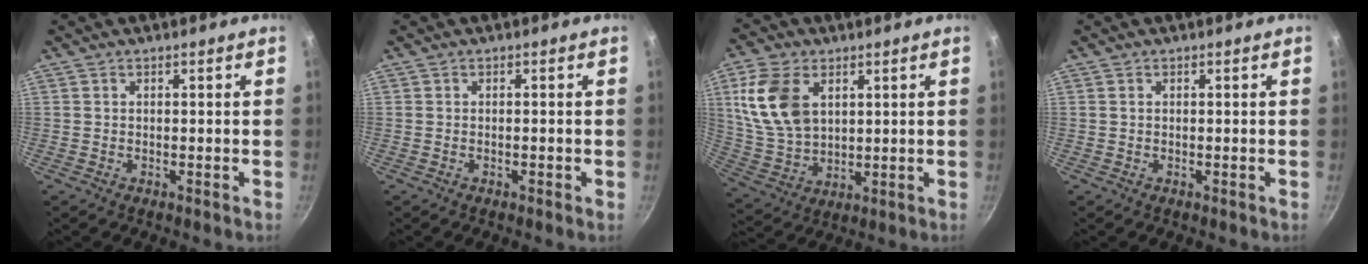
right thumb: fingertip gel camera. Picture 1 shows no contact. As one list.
[{"total": 0.7, "force": [-0.3, 0.3, 0.5], "torque": [-0.007, 0.004, -0.007]}, {"total": 13.8, "force": [4.5, 8.9, 9.6], "torque": [-0.173, -0.016, 0.100]}, {"total": 0.0}]